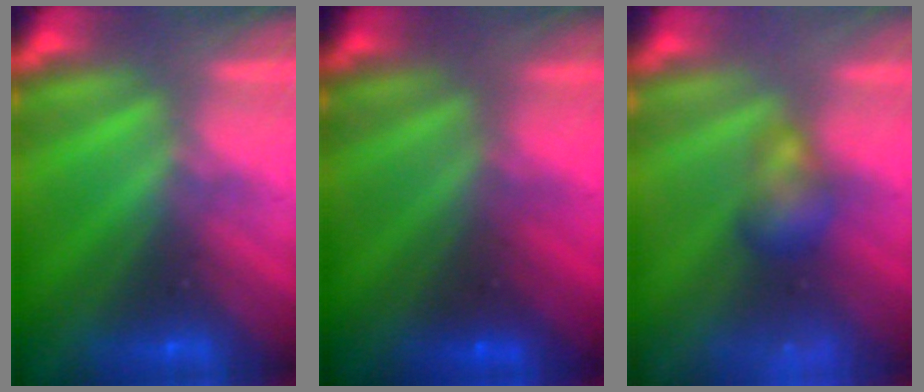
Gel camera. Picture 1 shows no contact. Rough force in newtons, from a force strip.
{"total": 1.6}
{"total": 3.3}